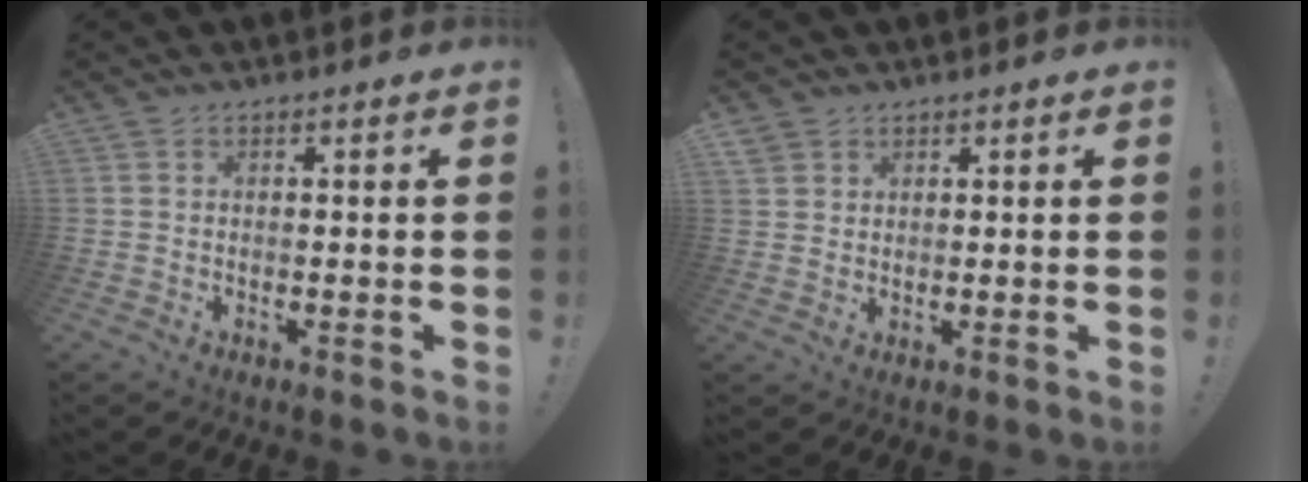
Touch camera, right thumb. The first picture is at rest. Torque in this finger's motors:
{"motor_torque": [-0.36, 2.08, 0.00, 0.70, 0.14]}